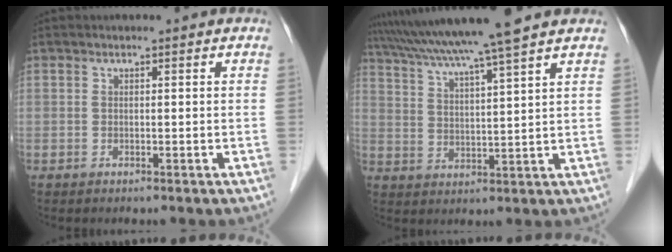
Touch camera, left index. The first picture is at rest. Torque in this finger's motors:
{"motor_torque": [0.15, -0.63, 0.91, 0.21]}